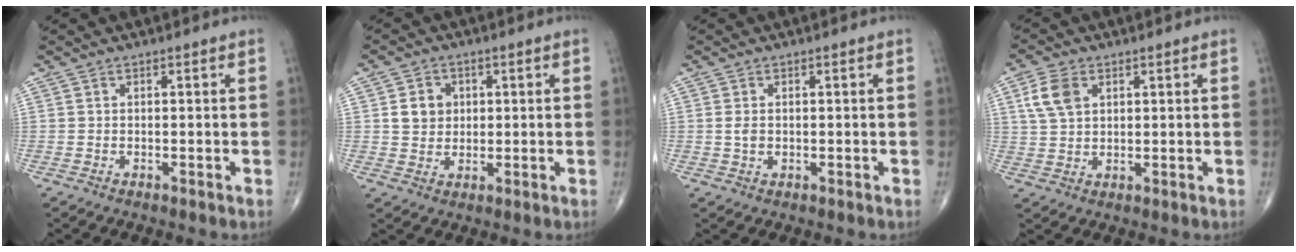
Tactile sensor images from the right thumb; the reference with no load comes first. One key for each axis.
{"total": 5.3, "fx": 1.1, "fy": 4.6, "fz": 2.4, "tx": -0.016, "ty": -0.002, "tz": 0.018}
{"total": 1.9, "fx": 0.2, "fy": 1.3, "fz": 1.4, "tx": -0.026, "ty": -0.003, "tz": 0.006}
{"total": 6.4, "fx": 2.4, "fy": 4.2, "fz": 4.1, "tx": -0.078, "ty": 0.000, "tz": 0.049}